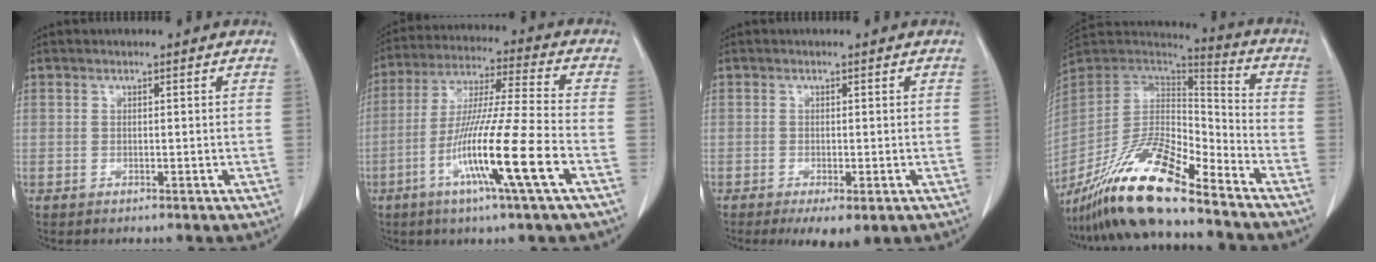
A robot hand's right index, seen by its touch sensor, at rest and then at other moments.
{"total": 15.6, "force": [-5.9, -1.2, 14.4], "torque": [-0.278, -0.020, -0.112]}
{"total": 4.5, "force": [-2.3, 1.3, 3.6], "torque": [-0.050, -0.011, -0.028]}
{"total": 18.3, "force": [-13.9, 3.2, 11.4], "torque": [-0.227, -0.011, -0.260]}